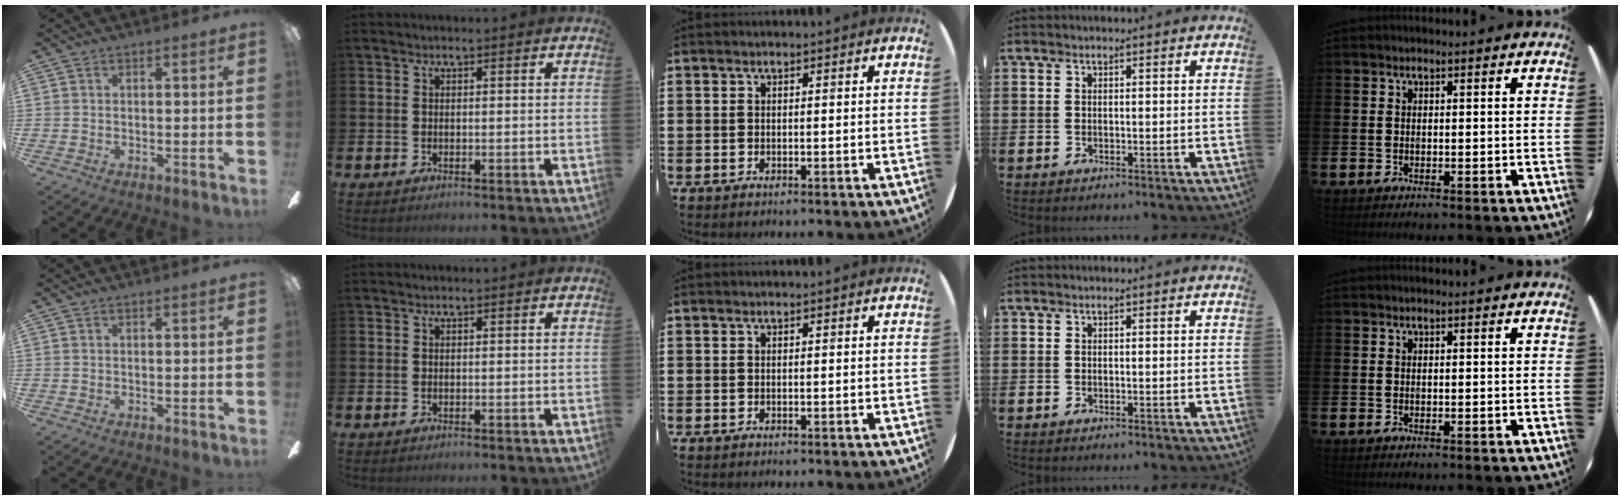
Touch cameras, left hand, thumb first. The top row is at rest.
{}